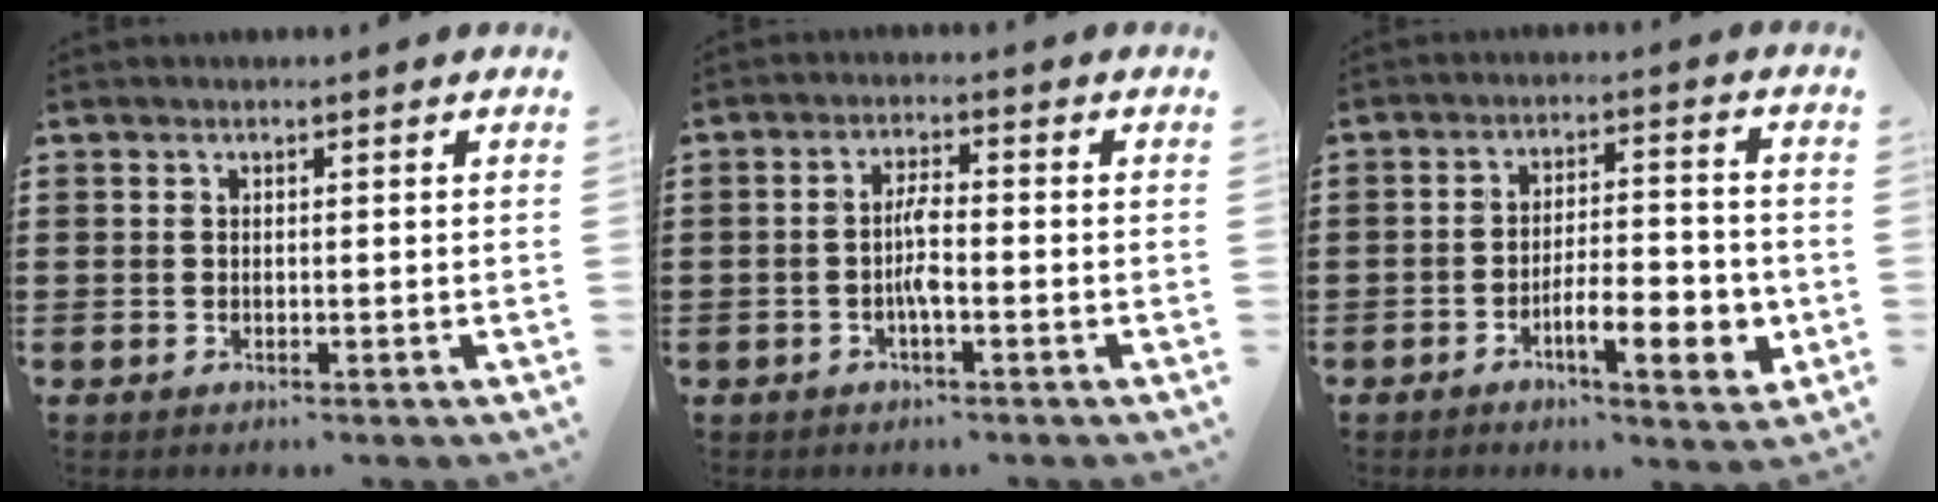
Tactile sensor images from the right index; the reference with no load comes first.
{"total": 3.7, "force": [-1.0, 0.9, 3.4], "torque": [-0.078, 0.000, -0.024]}
{"total": 8.6, "force": [-3.4, 2.7, 7.4], "torque": [-0.108, 0.002, -0.056]}